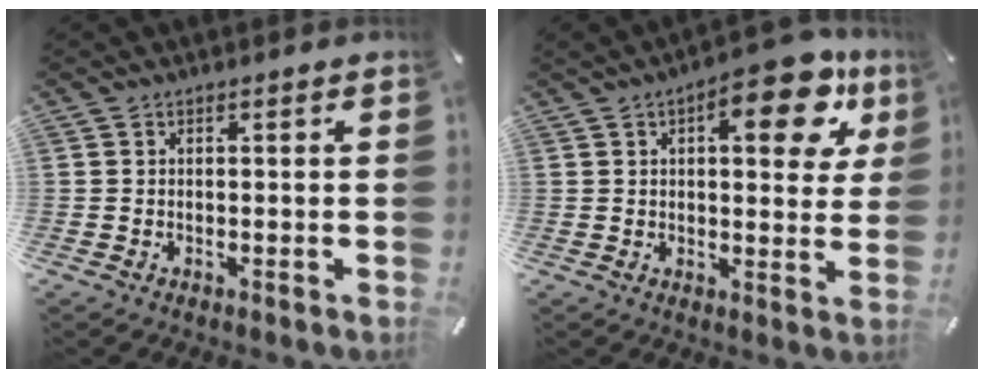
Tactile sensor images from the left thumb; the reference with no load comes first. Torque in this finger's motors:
{"motor_torque": [0.60, 0.85, 1.84, -0.87, 0.39]}